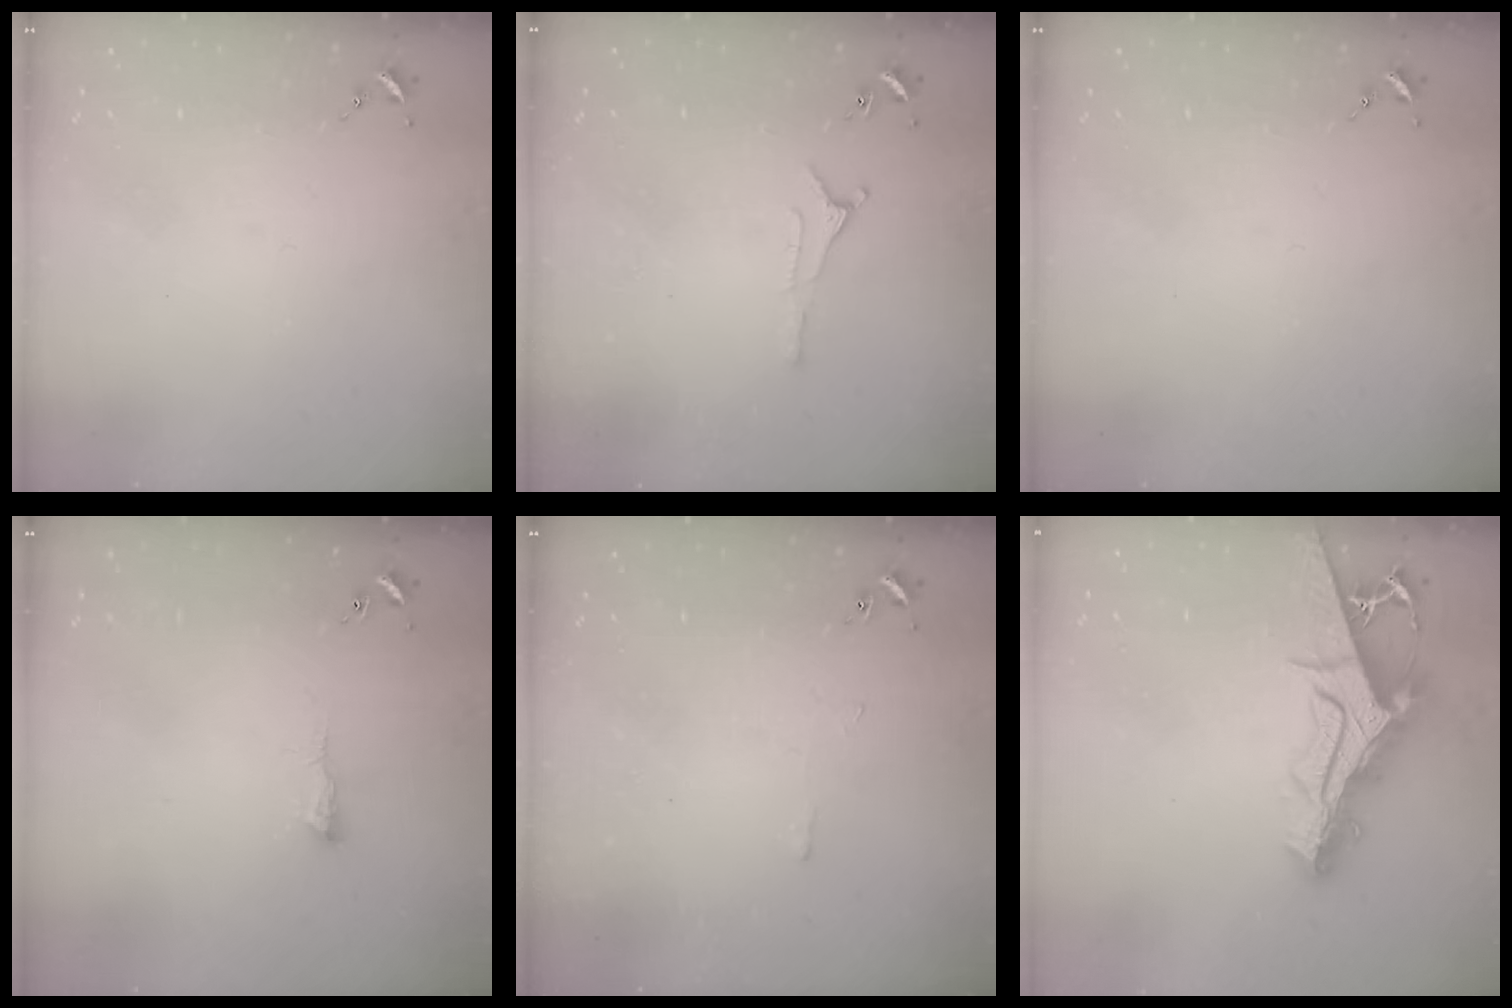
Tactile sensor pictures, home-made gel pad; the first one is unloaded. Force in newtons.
{"total": 4.6, "press": 4.6, "slide": 0.3}
{"total": 0.0}
{"total": 3.4, "press": 3.4, "slide": 0.6}
{"total": 2.5, "press": 2.5, "slide": 0.5}
{"total": 15.2, "press": 15.2, "slide": 1.3}